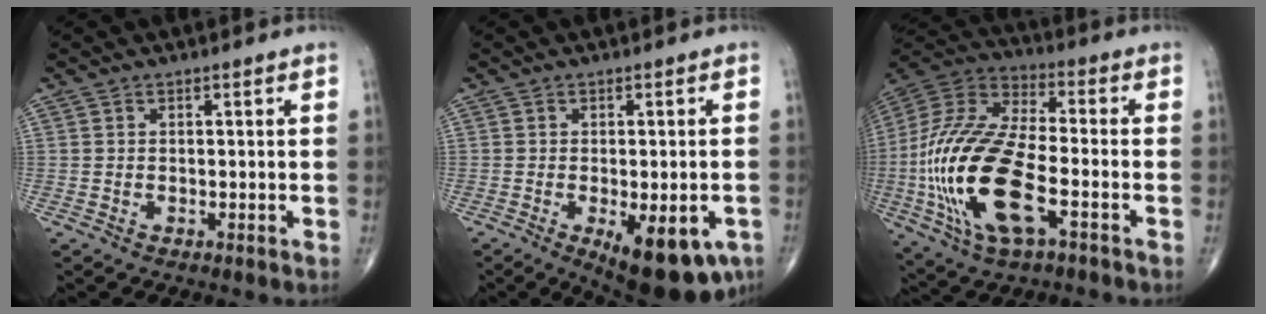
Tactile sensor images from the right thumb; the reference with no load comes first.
{"total": 13.5, "force": [-5.7, 5.4, 11.0], "torque": [-0.113, -0.002, -0.065]}
{"total": 25.2, "force": [-6.5, 10.6, 21.9], "torque": [-0.495, 0.006, -0.114]}